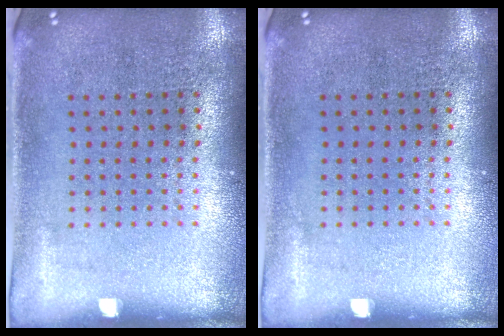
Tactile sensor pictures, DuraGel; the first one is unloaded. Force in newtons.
{"total": 0.0}